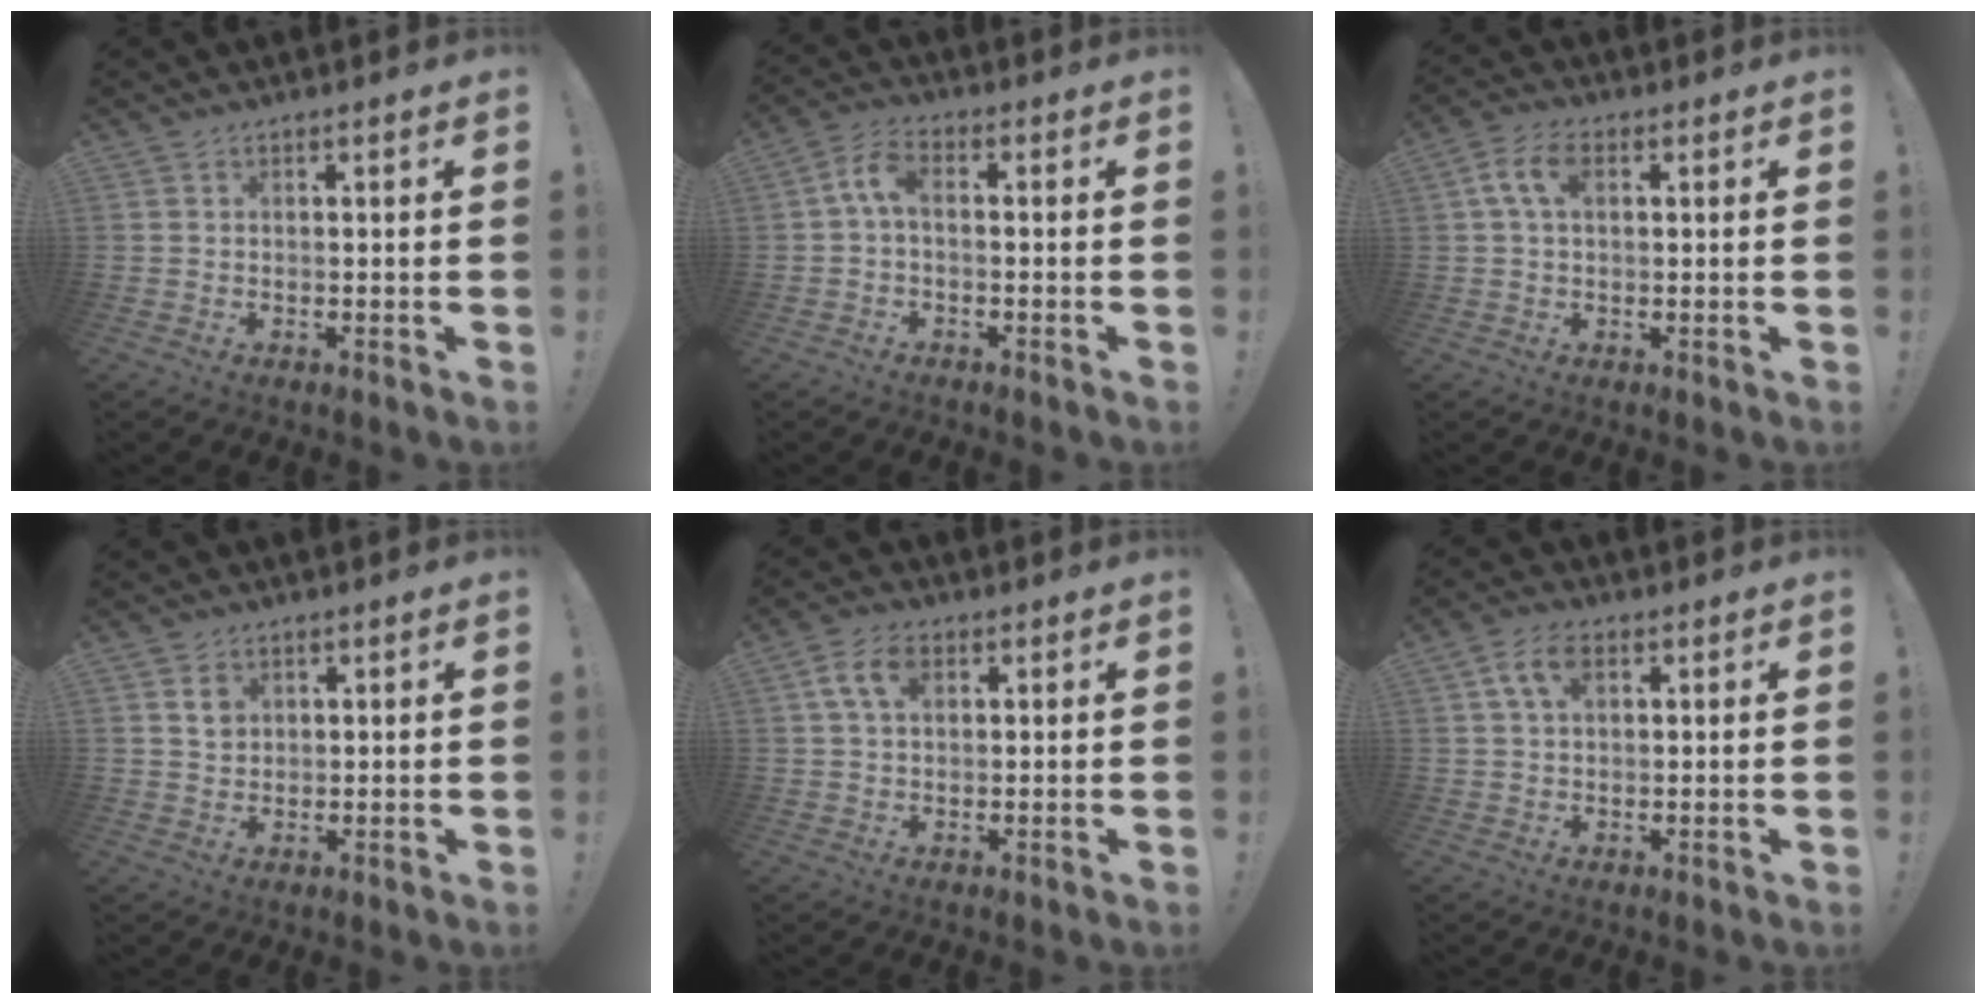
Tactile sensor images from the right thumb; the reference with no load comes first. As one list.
[{"total": 5.9, "force": [0.1, 2.8, 5.2], "torque": [-0.112, 0.005, 0.003]}, {"total": 7.2, "force": [1.9, 4.2, 5.6], "torque": [-0.111, 0.010, 0.036]}, {"total": 3.5, "force": [1.7, 2.8, 1.2], "torque": [-0.005, -0.003, 0.028]}, {"total": 7.3, "force": [2.3, 4.7, 5.1], "torque": [-0.097, 0.008, 0.044]}, {"total": 6.7, "force": [2.6, 4.0, 4.7], "torque": [-0.085, 0.007, 0.048]}]